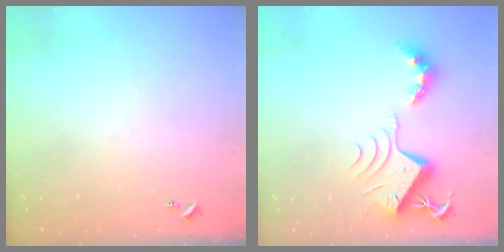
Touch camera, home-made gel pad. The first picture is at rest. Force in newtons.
{"total": 9.4, "press": 9.3, "slide": 1.0}